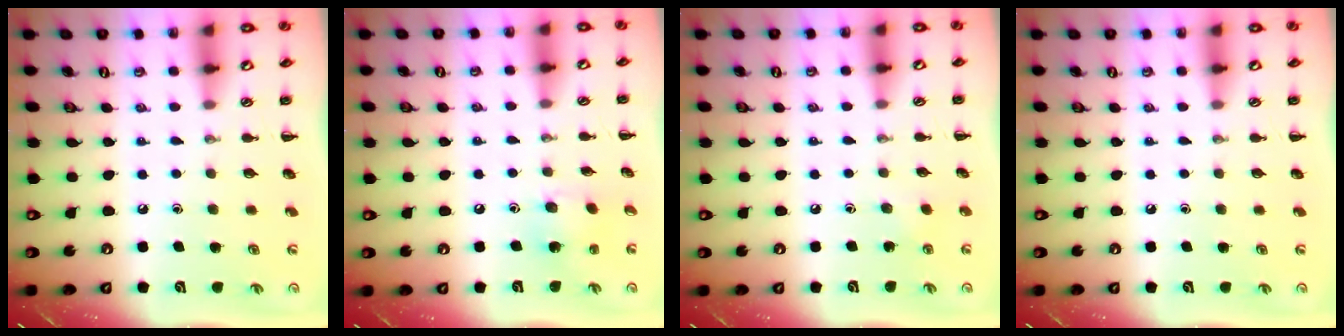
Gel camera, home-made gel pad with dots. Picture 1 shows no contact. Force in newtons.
{"total": 4.0, "press": 3.9, "slide": 0.7}
{"total": 5.5, "press": 5.2, "slide": 1.7}
{"total": 0.0}